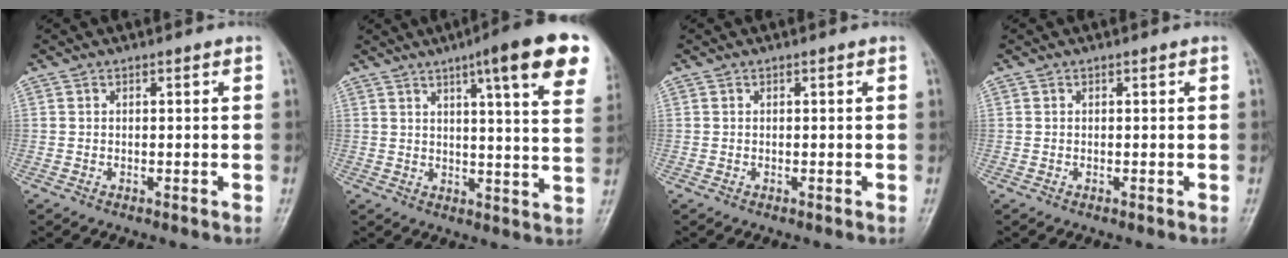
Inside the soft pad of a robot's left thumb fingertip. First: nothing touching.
{"total": 18.0, "force": [9.9, 2.7, 14.8], "torque": [-0.177, -0.030, 0.121]}
{"total": 0.0}
{"total": 0.0}